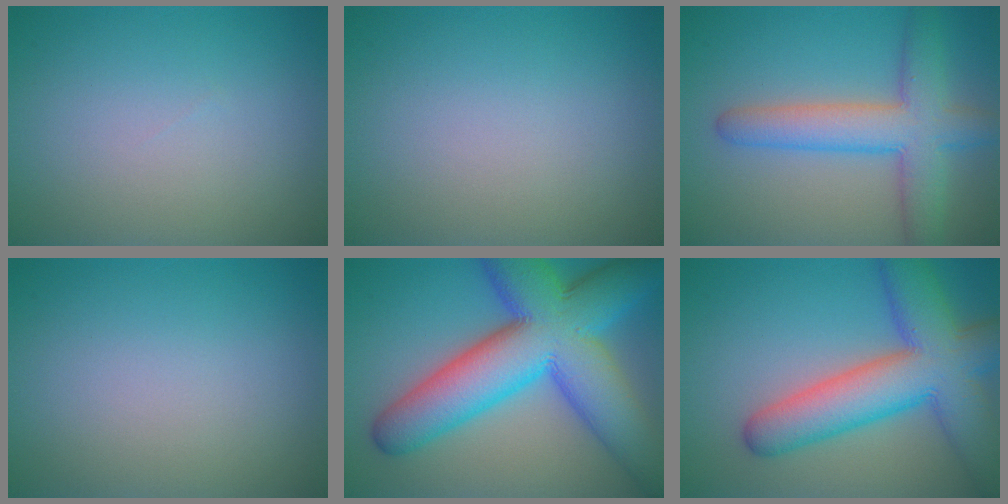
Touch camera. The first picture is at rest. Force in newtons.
{"total": 0.0}
{"total": 6.4, "press": 6.4, "slide": 0.3}
{"total": 0.0}
{"total": 14.6, "press": 14.5, "slide": 0.3}
{"total": 10.3, "press": 10.3, "slide": 0.2}